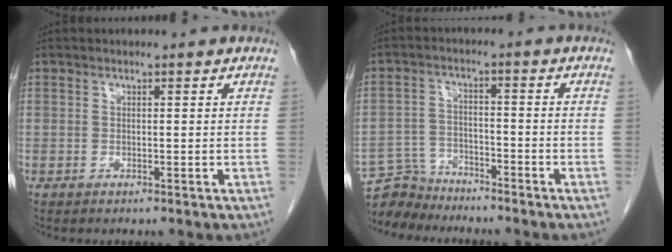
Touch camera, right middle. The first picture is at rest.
{"total": 6.0, "force": [-5.7, 1.7, -0.7], "torque": [0.008, 0.001, -0.107]}